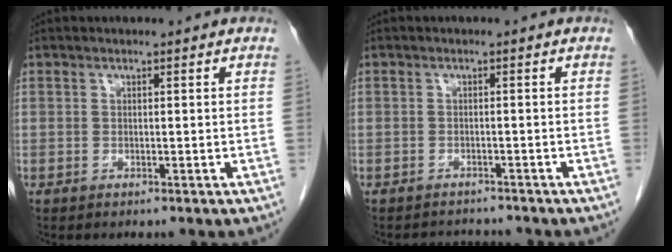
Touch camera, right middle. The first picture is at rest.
{"total": 2.9, "force": [-2.9, 0.6, -0.1], "torque": [0.004, -0.006, -0.042]}